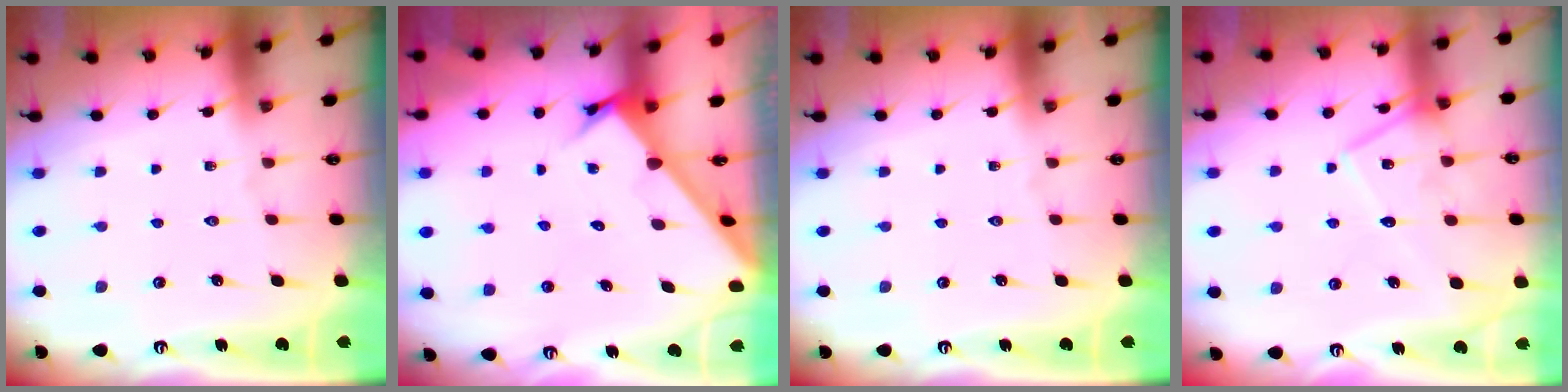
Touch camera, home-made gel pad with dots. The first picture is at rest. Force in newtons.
{"total": 2.8, "press": 2.8, "slide": 0.2}
{"total": 0.0}
{"total": 12.9, "press": 12.8, "slide": 0.9}